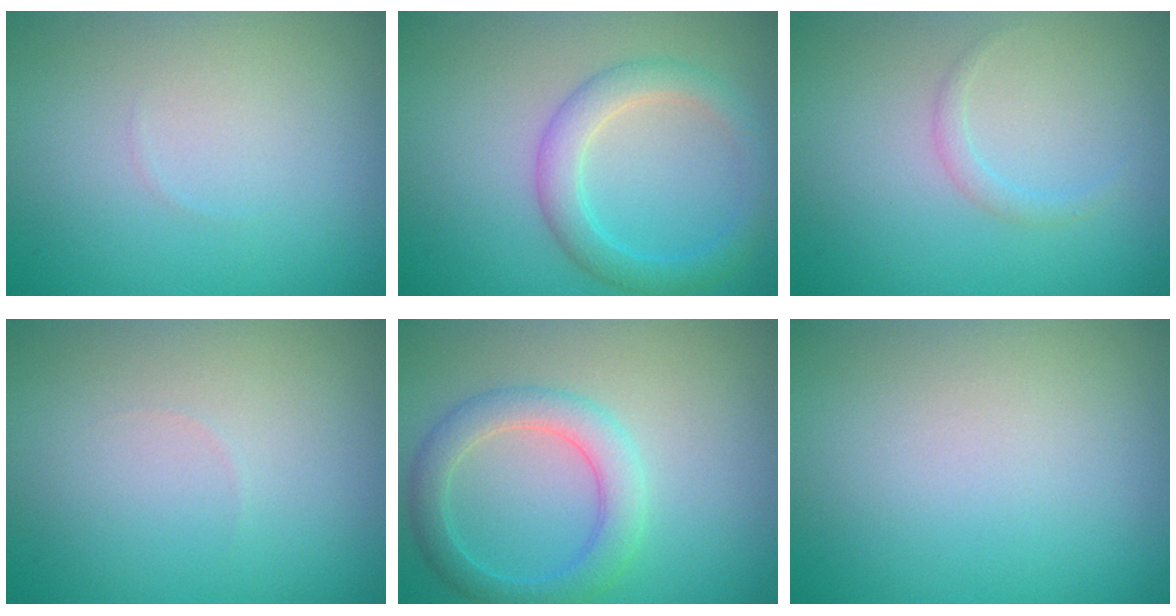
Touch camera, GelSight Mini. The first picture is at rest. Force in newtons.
{"total": 3.4, "press": 3.4, "slide": 0.1}
{"total": 1.0, "press": 1.0, "slide": 0.0}
{"total": 0.0}
{"total": 3.7, "press": 3.6, "slide": 0.3}
{"total": 0.0}